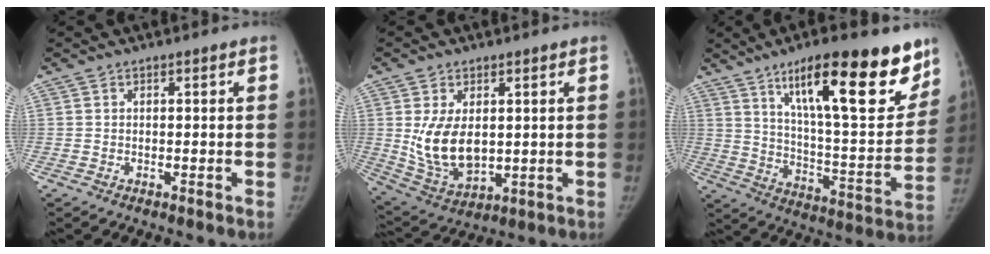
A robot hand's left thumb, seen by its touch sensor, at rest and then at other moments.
{"total": 11.5, "force": [1.4, 7.3, 8.7], "torque": [-0.140, -0.017, 0.047]}
{"total": 25.4, "force": [14.9, 6.8, 19.4], "torque": [-0.250, -0.063, 0.237]}